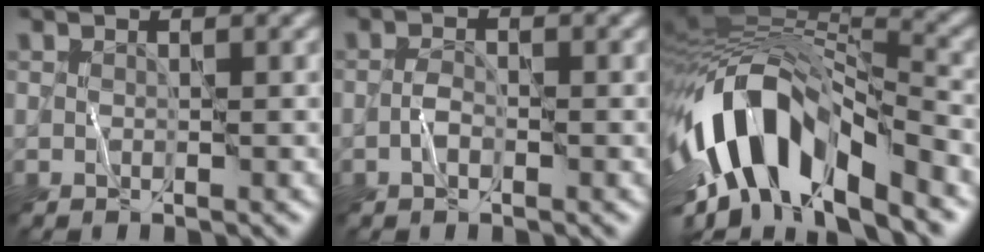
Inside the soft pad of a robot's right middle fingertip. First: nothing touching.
{"total": 1.0, "force": [-0.4, 0.5, 0.8], "torque": [-0.014, 0.006, -0.012]}
{"total": 13.7, "force": [-5.2, 6.3, 10.9], "torque": [-0.195, 0.009, -0.090]}